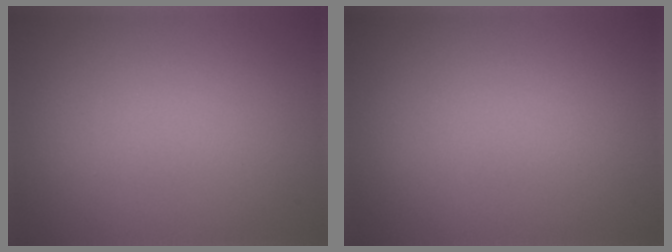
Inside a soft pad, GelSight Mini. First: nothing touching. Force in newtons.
{"total": 0.0}